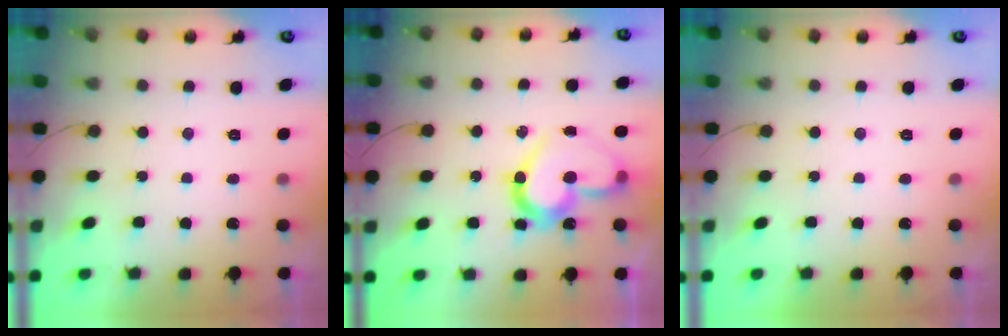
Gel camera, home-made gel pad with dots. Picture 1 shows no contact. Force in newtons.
{"total": 17.1, "press": 17.0, "slide": 1.7}
{"total": 1.7, "press": 1.7, "slide": 0.1}